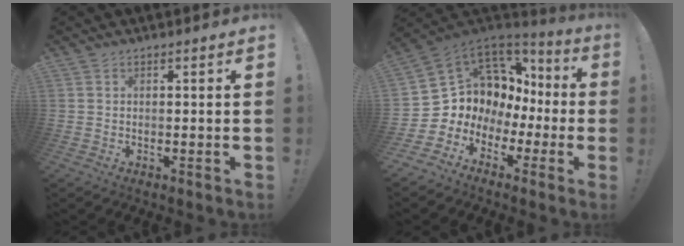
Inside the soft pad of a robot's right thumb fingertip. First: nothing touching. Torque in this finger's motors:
{"motor_torque": [0.47, 0.23, -0.12, -0.08, 0.13]}